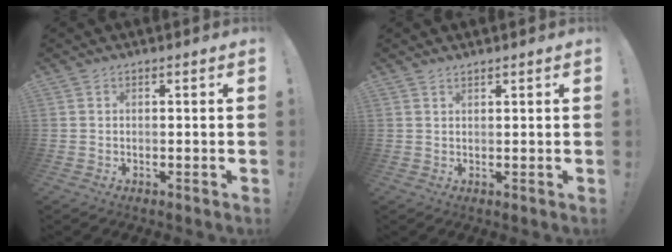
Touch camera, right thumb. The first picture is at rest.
{"total": 1.1, "force": [1.1, 0.2, 0.4], "torque": [-0.003, -0.004, 0.020]}